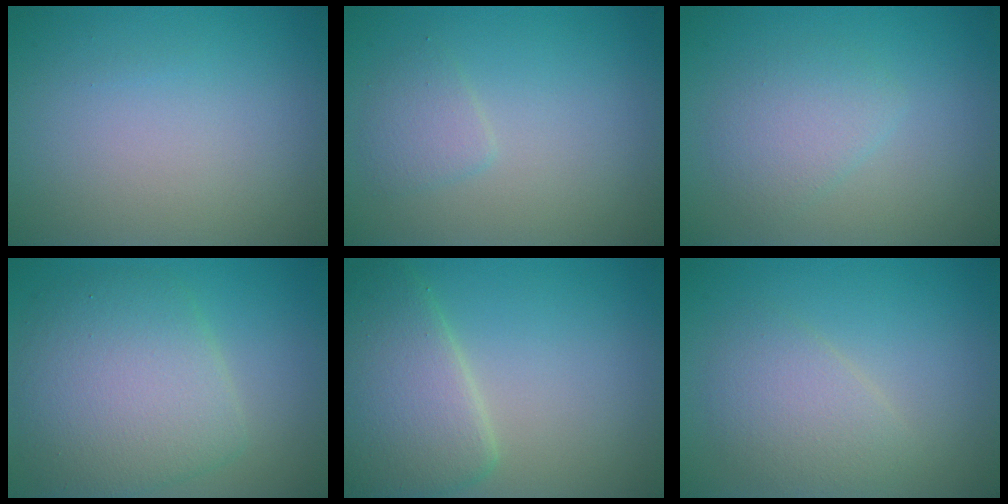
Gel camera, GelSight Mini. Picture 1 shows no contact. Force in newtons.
{"total": 1.6, "press": 1.6, "slide": 0.1}
{"total": 2.4, "press": 2.4, "slide": 0.1}
{"total": 7.1, "press": 7.1, "slide": 0.2}
{"total": 6.3, "press": 6.3, "slide": 0.4}
{"total": 3.0, "press": 3.0, "slide": 0.0}